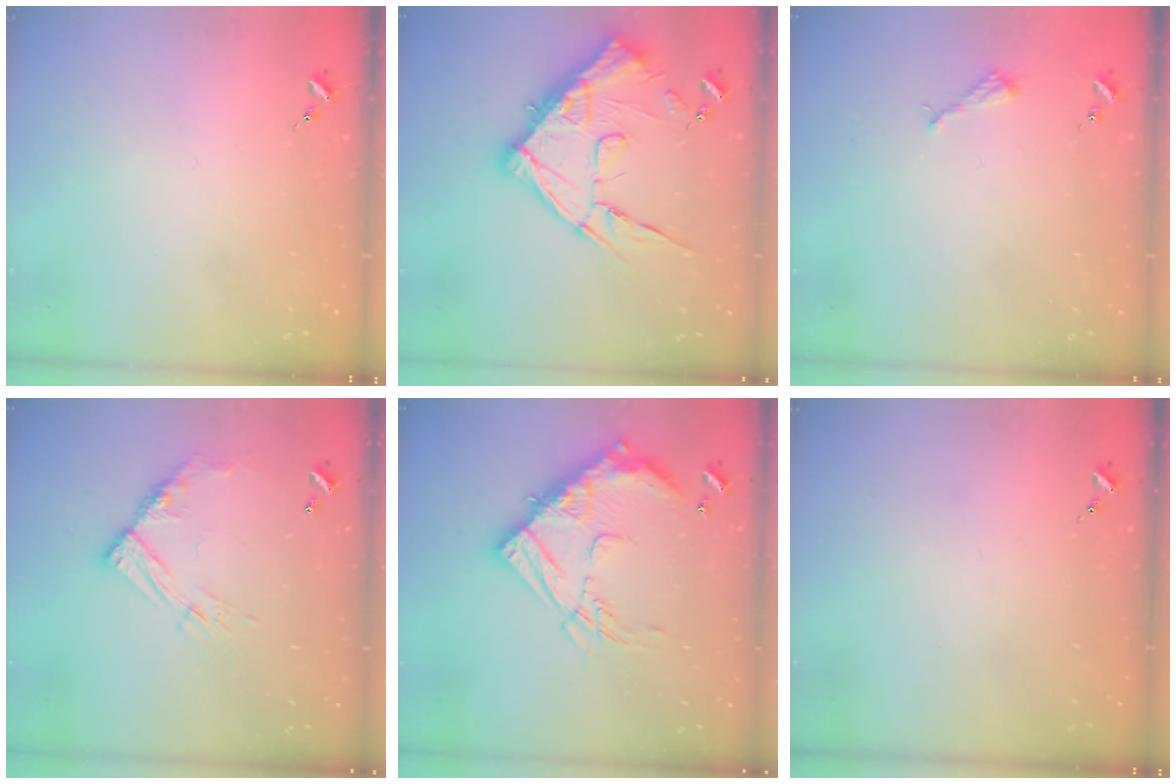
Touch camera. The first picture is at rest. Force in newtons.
{"total": 19.4, "press": 19.4, "slide": 1.0}
{"total": 2.6, "press": 2.6, "slide": 0.3}
{"total": 11.8, "press": 11.7, "slide": 1.0}
{"total": 21.3, "press": 21.2, "slide": 2.1}
{"total": 0.0}